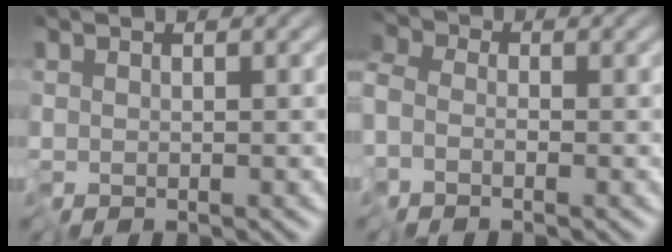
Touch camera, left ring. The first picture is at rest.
{"total": 3.1, "force": [-1.8, 2.2, 1.1], "torque": [-0.027, -0.008, -0.040]}